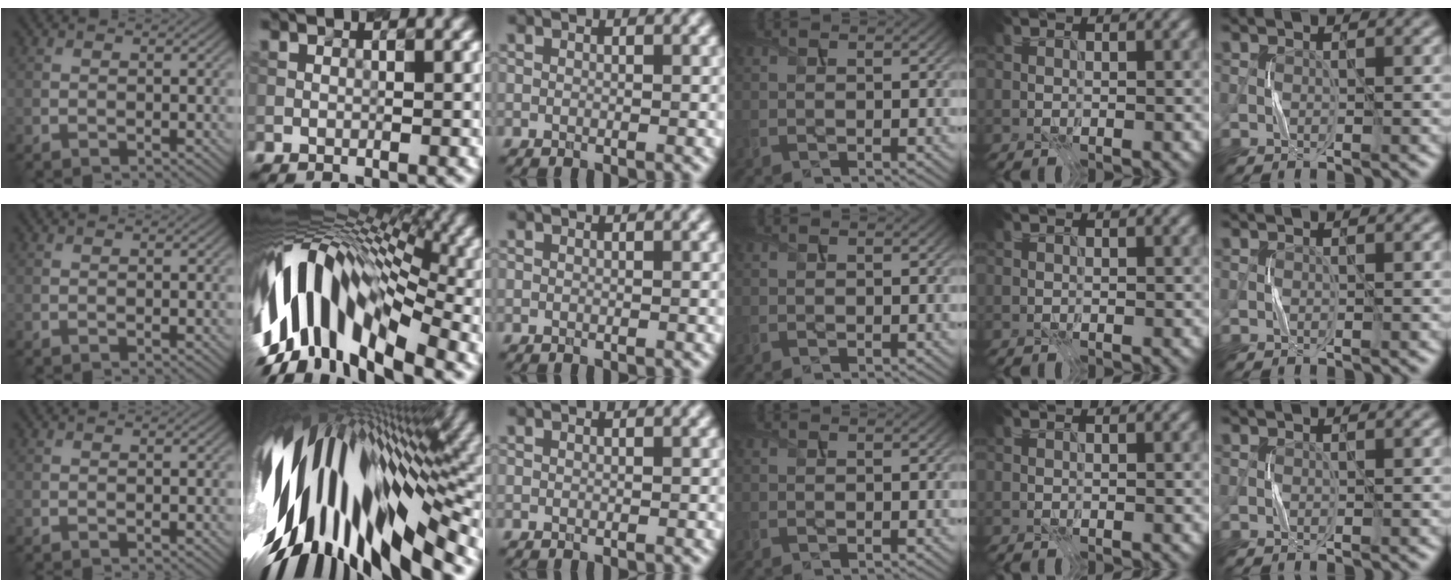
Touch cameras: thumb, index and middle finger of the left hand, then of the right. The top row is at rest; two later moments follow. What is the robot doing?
{"motion": "press", "object": "sticky note"}